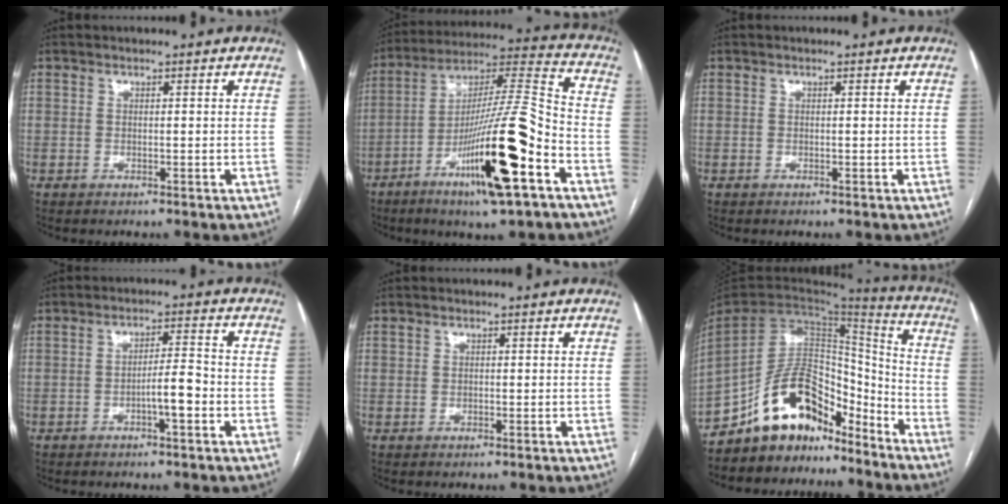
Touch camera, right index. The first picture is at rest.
{"total": 20.8, "force": [-8.9, 1.3, 18.7], "torque": [-0.330, -0.018, -0.149]}
{"total": 0.0}
{"total": 4.6, "force": [-1.8, 0.4, 4.2], "torque": [-0.070, 0.006, -0.029]}
{"total": 0.0}
{"total": 15.0, "force": [-11.9, 6.5, 6.6], "torque": [-0.120, 0.051, -0.209]}